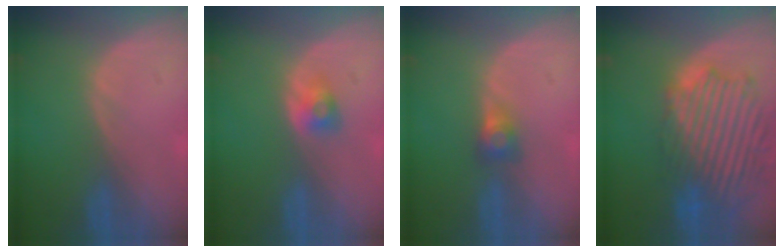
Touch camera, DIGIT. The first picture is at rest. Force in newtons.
{"total": 2.6, "press": 2.3, "slide": 1.2}
{"total": 2.6, "press": 2.4, "slide": 1.0}
{"total": 14.0, "press": 12.0, "slide": 7.1}